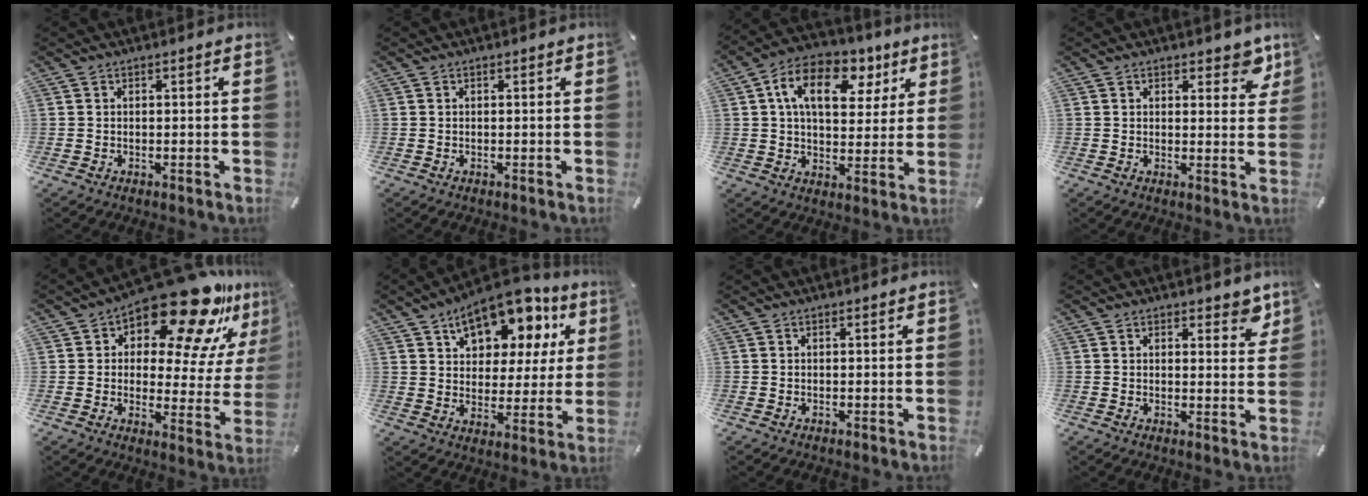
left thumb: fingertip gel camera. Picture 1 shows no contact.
{"total": 0.0}
{"total": 14.3, "force": [6.2, 9.1, 9.2], "torque": [-0.145, -0.016, 0.108]}
{"total": 5.1, "force": [3.3, 3.0, 2.5], "torque": [-0.010, -0.019, 0.051]}
{"total": 19.9, "force": [14.0, 7.8, 11.7], "torque": [-0.156, -0.114, 0.231]}
{"total": 15.1, "force": [9.5, 9.0, 7.5], "torque": [-0.118, -0.056, 0.167]}
{"total": 0.0}
{"total": 3.7, "force": [2.6, 2.1, 1.6], "torque": [-0.006, -0.011, 0.041]}